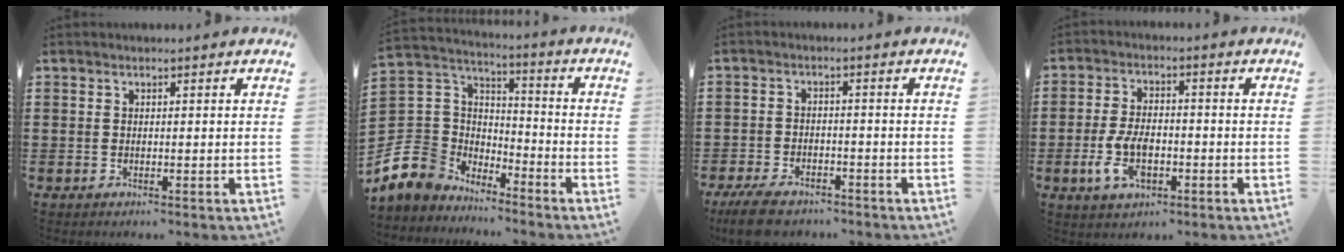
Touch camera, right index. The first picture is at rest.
{"total": 8.4, "force": [-4.6, 6.9, 0.8], "torque": [-0.075, 0.001, -0.093]}
{"total": 4.3, "force": [-3.8, 1.1, 1.5], "torque": [-0.040, 0.002, -0.078]}
{"total": 6.7, "force": [-2.0, 3.5, 5.3], "torque": [-0.127, -0.003, -0.042]}